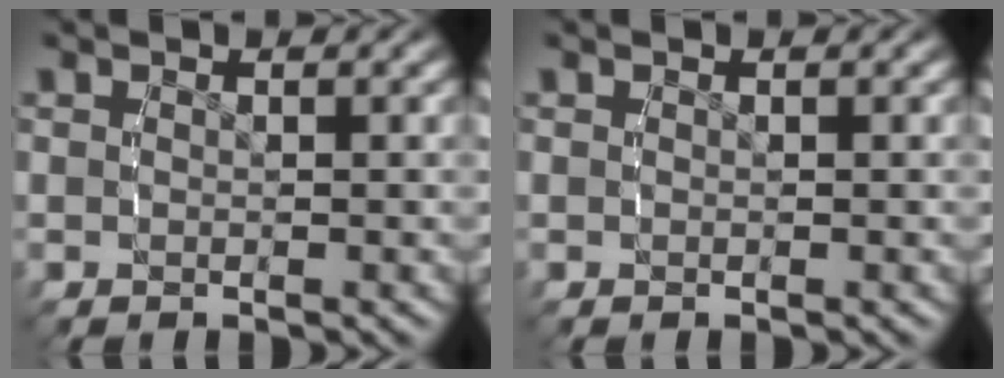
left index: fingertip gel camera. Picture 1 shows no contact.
{"total": 0.0}